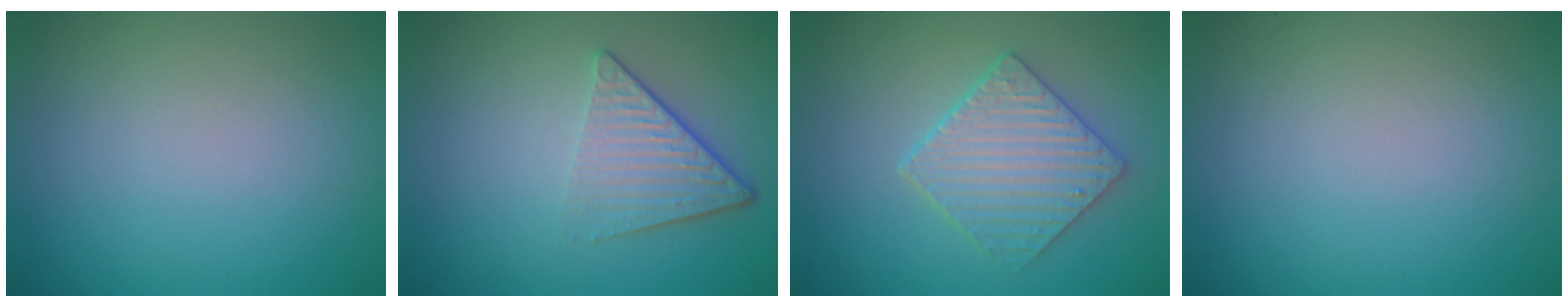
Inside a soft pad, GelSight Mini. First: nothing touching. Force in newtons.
{"total": 4.5, "press": 2.9, "slide": 3.4}
{"total": 4.1, "press": 3.7, "slide": 1.7}
{"total": 0.0}